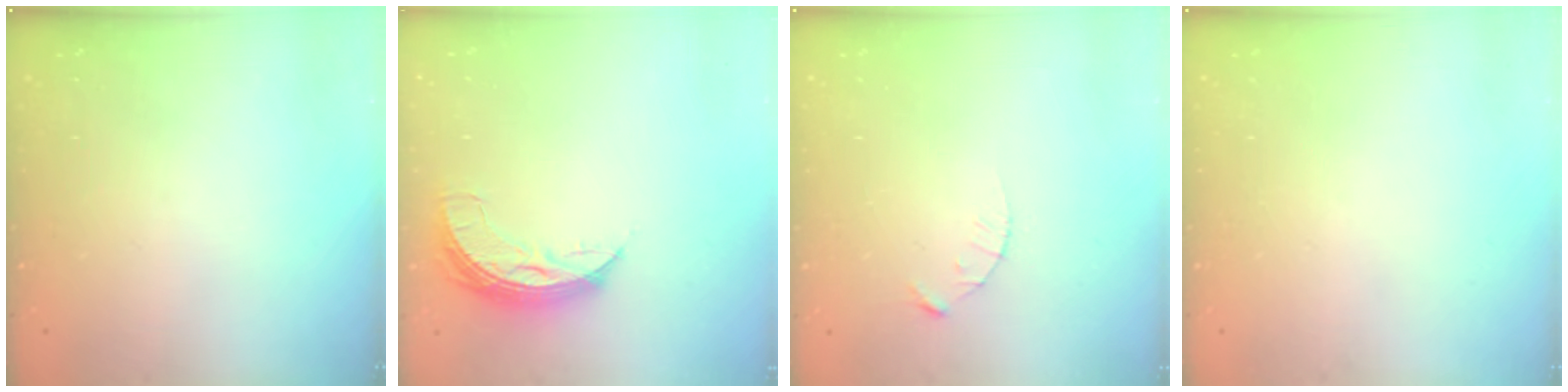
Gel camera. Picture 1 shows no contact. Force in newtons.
{"total": 7.0, "press": 7.0, "slide": 0.7}
{"total": 2.1, "press": 2.1, "slide": 0.3}
{"total": 0.0}